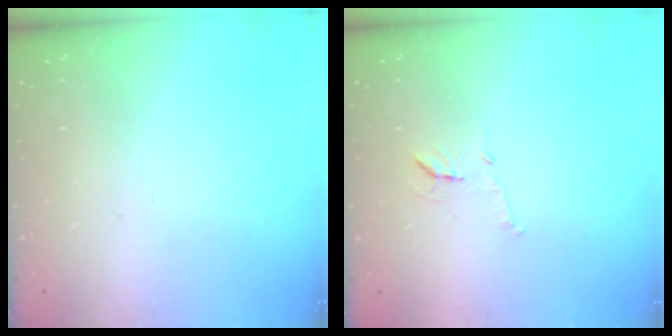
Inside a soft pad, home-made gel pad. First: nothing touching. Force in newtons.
{"total": 9.1, "press": 9.1, "slide": 0.4}